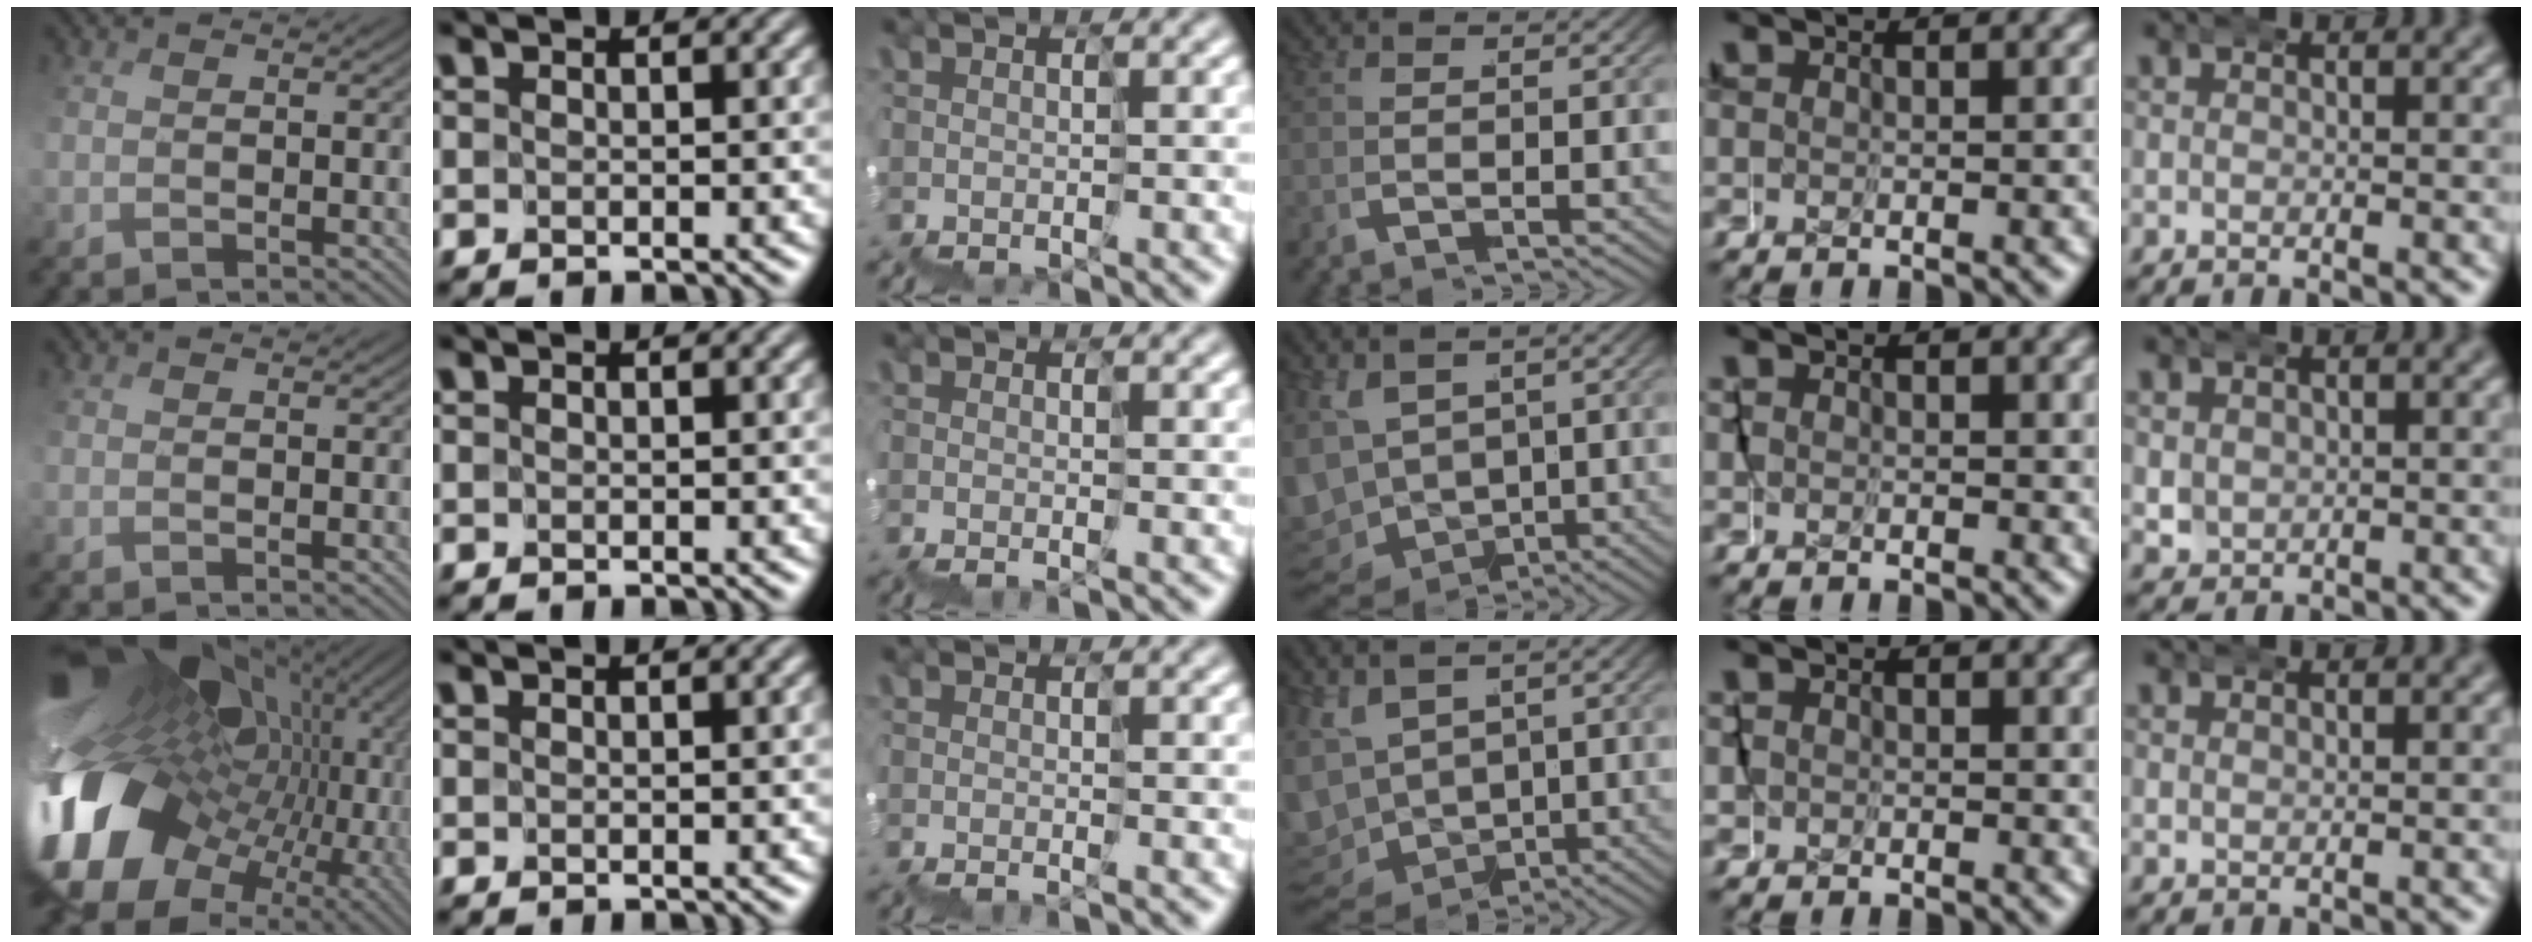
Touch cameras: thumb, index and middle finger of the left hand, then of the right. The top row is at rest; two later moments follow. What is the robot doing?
{"motion": "wrap", "object": "ethernet cable"}